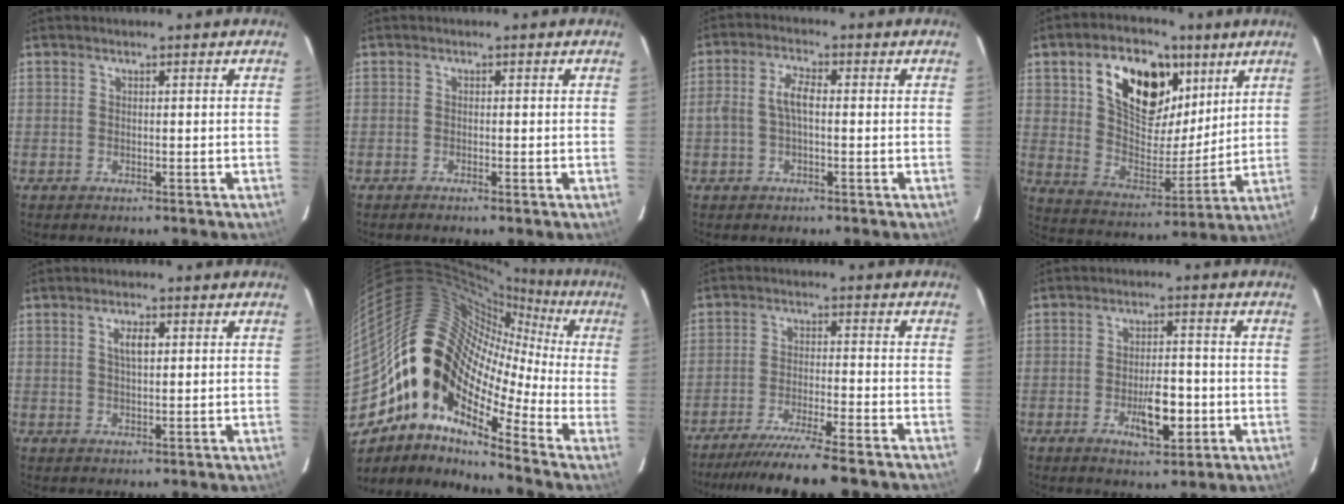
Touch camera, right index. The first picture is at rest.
{"total": 0.5, "force": [-0.4, 0.0, 0.4], "torque": [-0.008, 0.000, -0.009]}
{"total": 4.4, "force": [-0.3, 1.7, 4.0], "torque": [-0.083, 0.010, -0.005]}
{"total": 19.5, "force": [9.0, 11.1, 13.3], "torque": [-0.232, 0.023, 0.163]}
{"total": 3.0, "force": [0.9, 1.2, 2.7], "torque": [-0.049, 0.005, 0.016]}
{"total": 16.6, "force": [-5.2, 9.5, 12.6], "torque": [-0.187, 0.007, -0.122]}
{"total": 13.5, "force": [-11.9, 0.1, 6.4], "torque": [-0.135, -0.026, -0.189]}
{"total": 7.4, "force": [-2.5, 2.8, 6.4], "torque": [-0.115, -0.003, -0.032]}